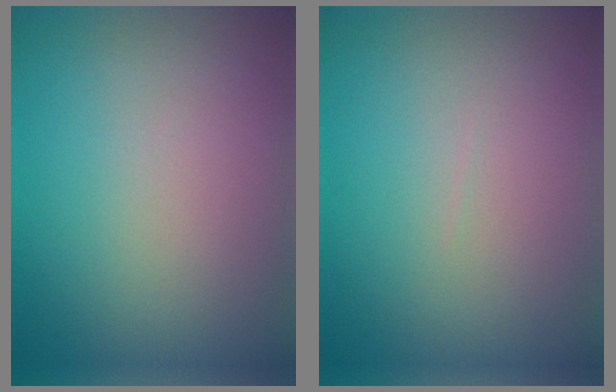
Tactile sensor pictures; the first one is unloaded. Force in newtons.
{"total": 0.0}